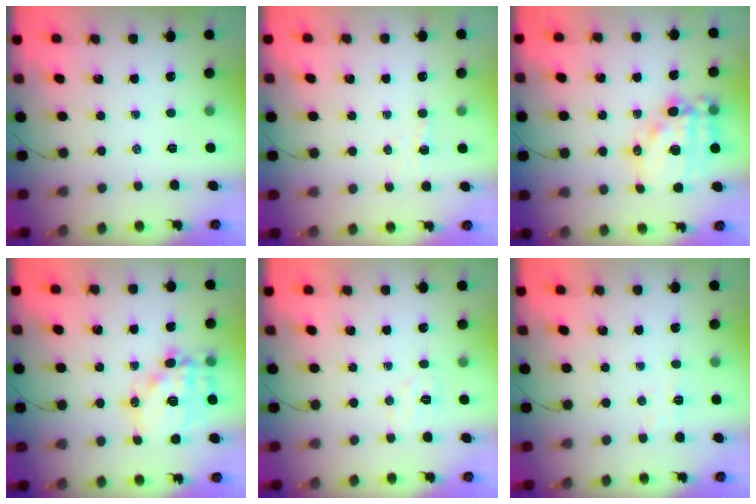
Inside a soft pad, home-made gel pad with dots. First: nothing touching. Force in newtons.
{"total": 3.0, "press": 2.9, "slide": 0.7}
{"total": 16.1, "press": 15.7, "slide": 3.9}
{"total": 15.3, "press": 14.9, "slide": 3.4}
{"total": 5.0, "press": 4.9, "slide": 1.1}
{"total": 3.0, "press": 2.9, "slide": 0.8}